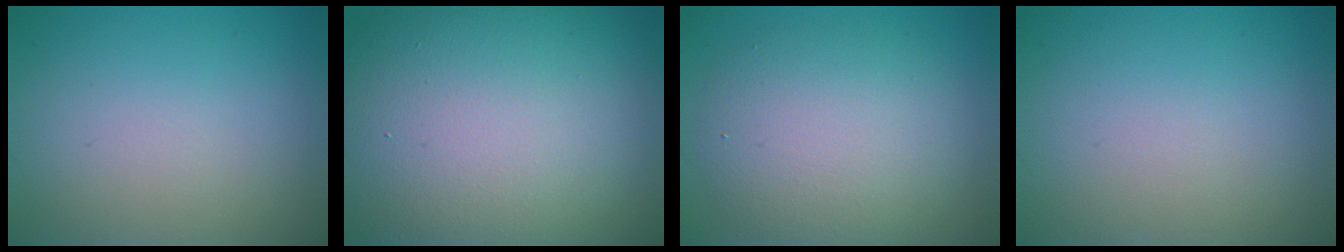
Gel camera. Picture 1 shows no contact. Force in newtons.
{"total": 18.9, "press": 18.9, "slide": 1.2}
{"total": 7.1, "press": 7.1, "slide": 0.5}
{"total": 0.0}